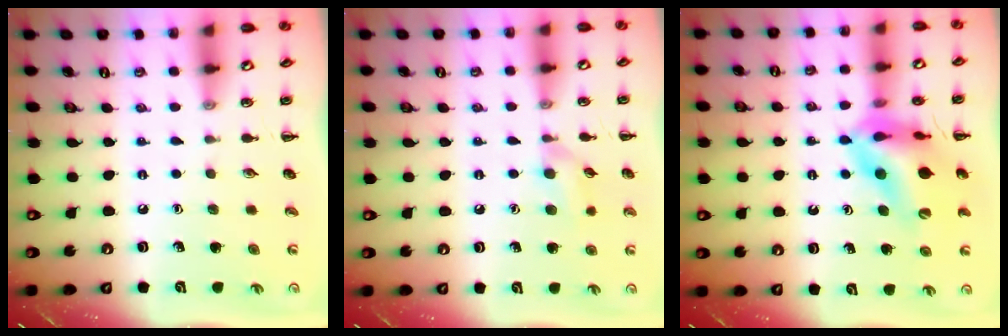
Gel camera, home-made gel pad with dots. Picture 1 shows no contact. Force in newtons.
{"total": 8.1, "press": 7.9, "slide": 1.7}
{"total": 14.8, "press": 14.2, "slide": 4.2}